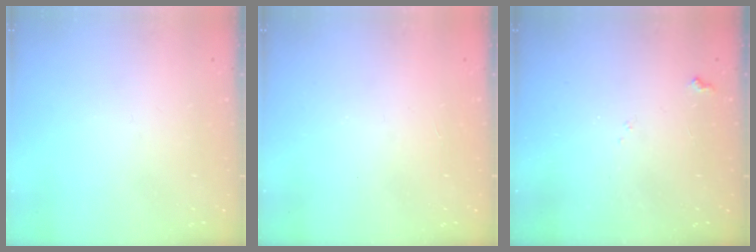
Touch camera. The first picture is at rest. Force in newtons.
{"total": 1.2, "press": 1.1, "slide": 0.2}
{"total": 6.2, "press": 6.2, "slide": 0.6}